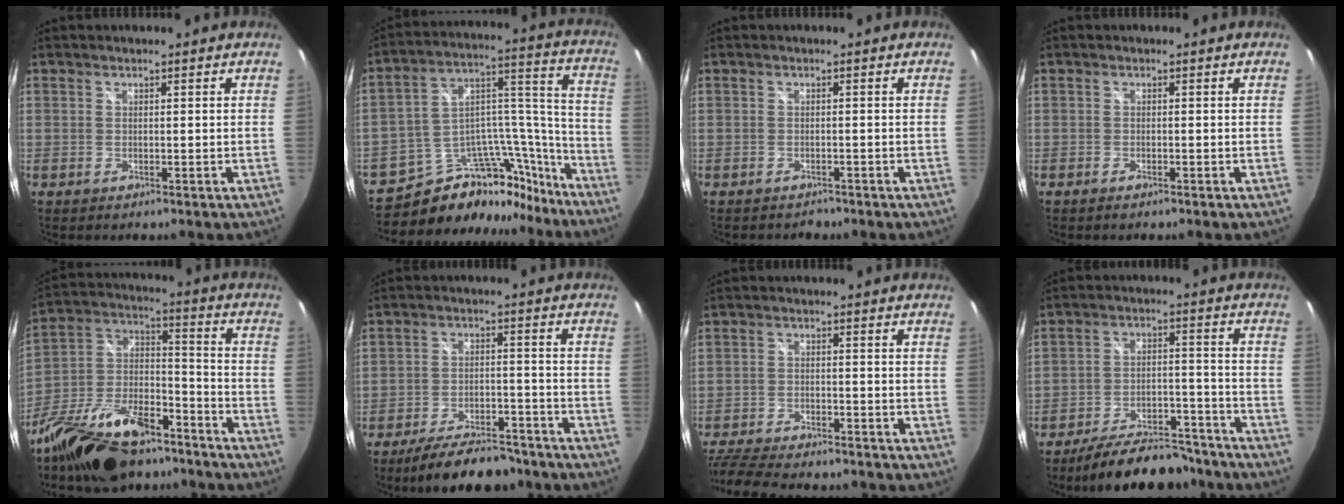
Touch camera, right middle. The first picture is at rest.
{"total": 22.9, "force": [-18.8, 10.3, 8.0], "torque": [-0.123, 0.079, -0.270]}
{"total": 1.9, "force": [-1.7, 0.8, 0.3], "torque": [-0.007, -0.004, -0.023]}
{"total": 1.1, "force": [-0.9, 0.4, 0.5], "torque": [-0.011, -0.003, -0.018]}
{"total": 23.1, "force": [-16.0, 10.1, 13.2], "torque": [-0.261, 0.008, -0.265]}
{"total": 14.5, "force": [-12.2, 4.6, 6.3], "torque": [-0.122, 0.006, -0.170]}
{"total": 16.1, "force": [-13.8, 3.9, 7.3], "torque": [-0.165, -0.030, -0.219]}
{"total": 17.6, "force": [-15.2, 5.3, 7.0], "torque": [-0.126, 0.011, -0.205]}